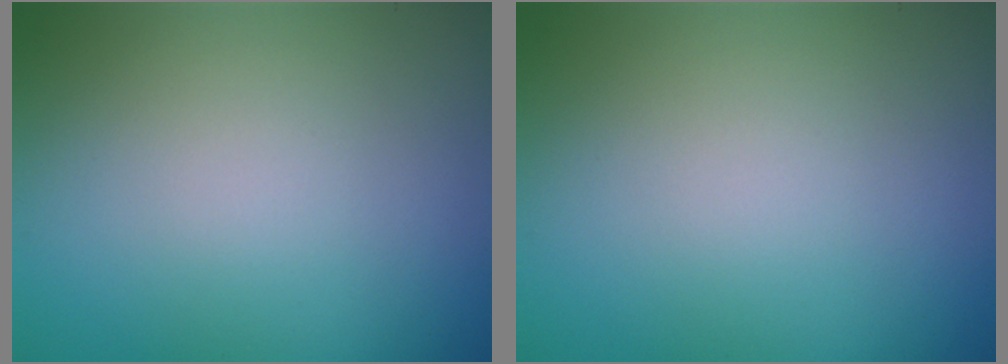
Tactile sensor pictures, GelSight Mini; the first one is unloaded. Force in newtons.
{"total": 0.0}